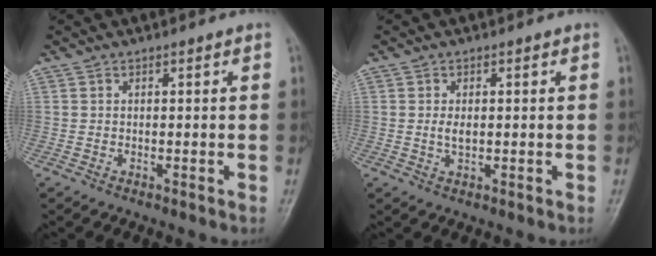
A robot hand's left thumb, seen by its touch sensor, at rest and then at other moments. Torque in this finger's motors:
{"motor_torque": [-0.04, 0.17, 0.20, 0.19, 0.01]}